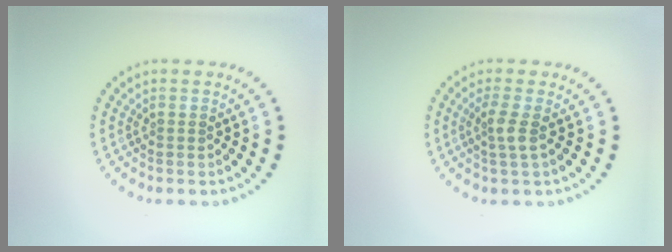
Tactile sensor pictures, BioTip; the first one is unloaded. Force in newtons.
{"total": 1.8, "press": 1.3, "slide": 1.1}